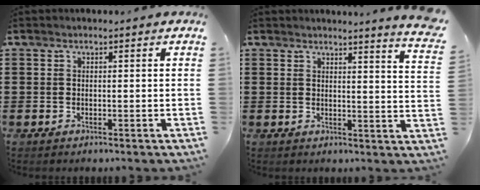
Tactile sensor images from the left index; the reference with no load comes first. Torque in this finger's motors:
{"motor_torque": [2.14, 0.00, 0.16, 0.07]}